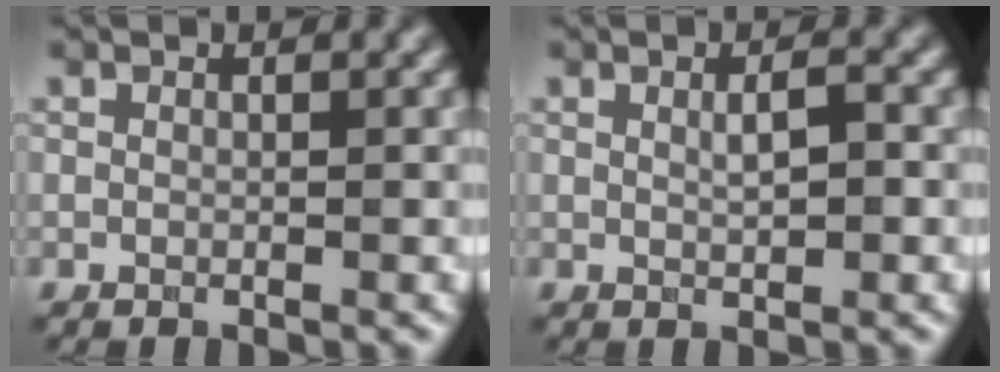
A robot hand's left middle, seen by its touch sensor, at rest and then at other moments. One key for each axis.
{"total": 1.7, "fx": 0.2, "fy": 0.2, "fz": 1.7, "tx": -0.032, "ty": 0.003, "tz": 0.003}